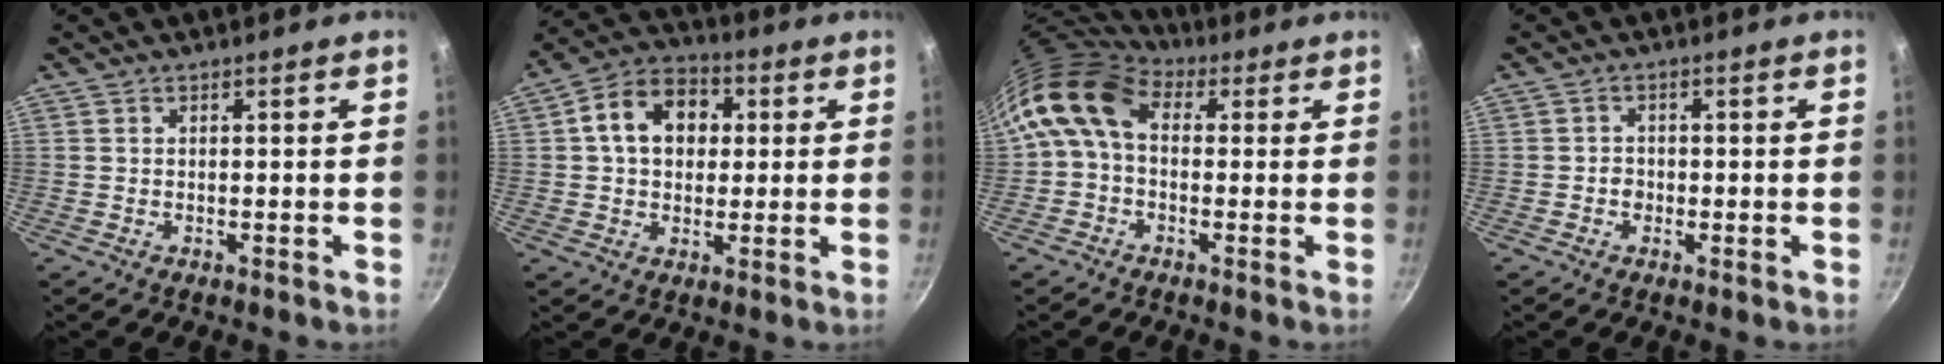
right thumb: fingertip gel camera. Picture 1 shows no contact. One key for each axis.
{"total": 12.2, "fx": 2.3, "fy": 9.1, "fz": 7.7, "tx": -0.097, "ty": 0.020, "tz": 0.022}
{"total": 11.0, "fx": 1.7, "fy": 7.7, "fz": 7.6, "tx": -0.134, "ty": 0.022, "tz": 0.010}
{"total": 1.8, "fx": -0.5, "fy": 1.5, "fz": 0.8, "tx": -0.009, "ty": 0.005, "tz": -0.011}